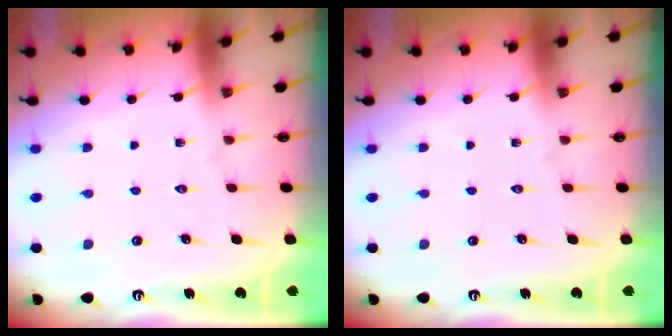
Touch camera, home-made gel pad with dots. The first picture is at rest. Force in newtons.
{"total": 0.0}